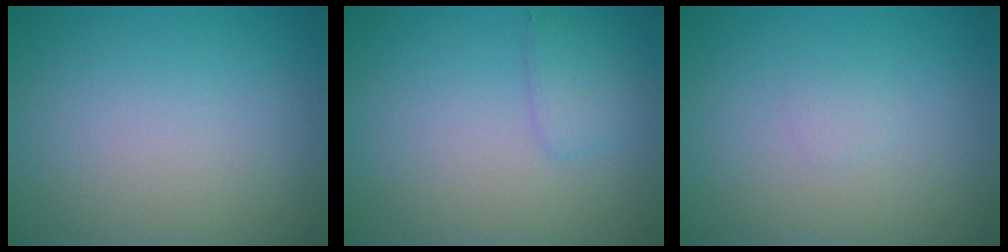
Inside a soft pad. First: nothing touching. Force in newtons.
{"total": 1.7, "press": 1.7, "slide": 0.2}
{"total": 0.6, "press": 0.6, "slide": 0.0}